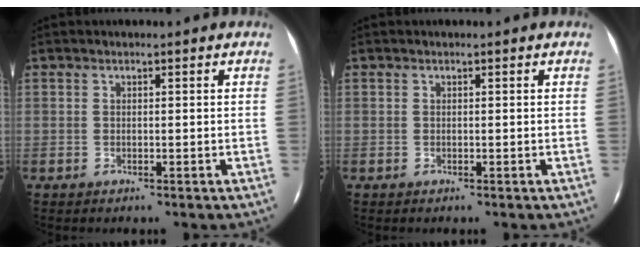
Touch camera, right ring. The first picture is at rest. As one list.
[{"total": 0.0}]